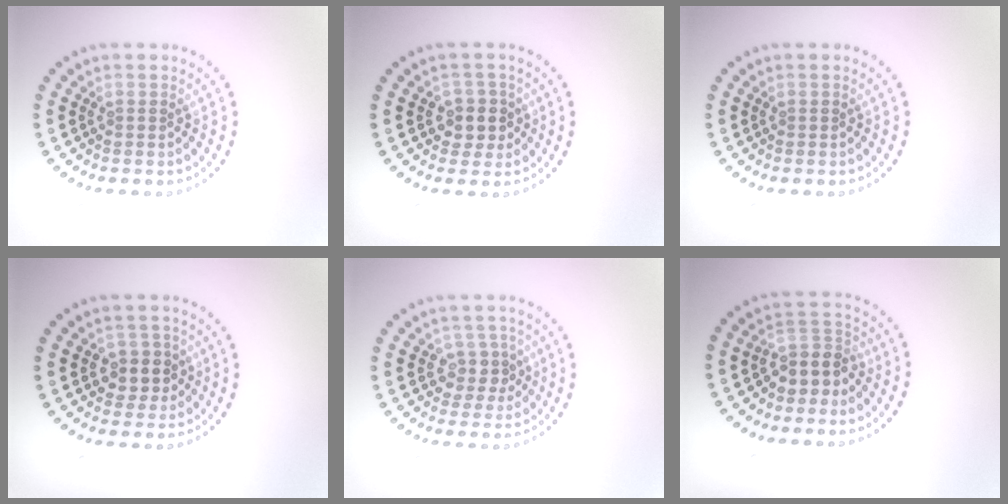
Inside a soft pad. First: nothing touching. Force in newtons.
{"total": 2.6, "press": 2.4, "slide": 1.1}
{"total": 0.0}
{"total": 2.6, "press": 2.4, "slide": 1.1}
{"total": 2.2, "press": 1.9, "slide": 1.2}
{"total": 3.1, "press": 2.5, "slide": 1.9}